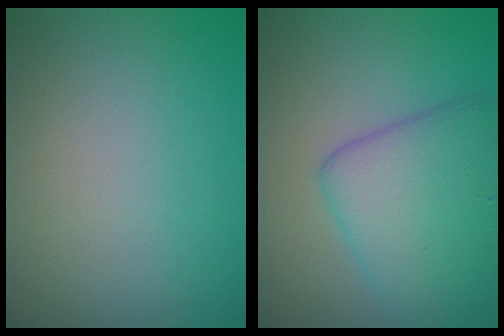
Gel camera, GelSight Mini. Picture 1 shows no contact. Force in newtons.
{"total": 5.9, "press": 5.8, "slide": 0.3}